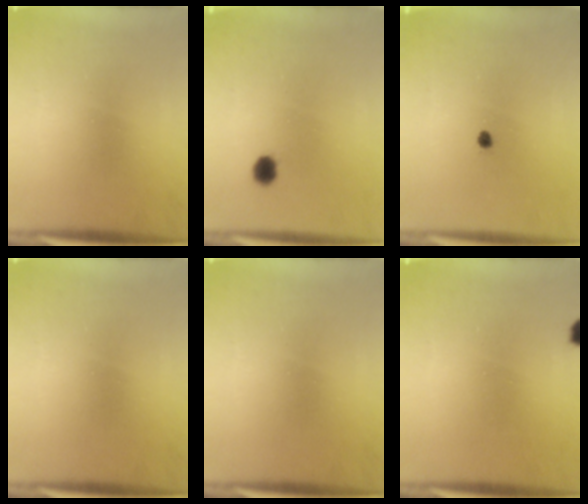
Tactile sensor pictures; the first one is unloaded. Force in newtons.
{"total": 3.1}
{"total": 1.0}
{"total": 0.0}
{"total": 0.0}
{"total": 2.2}